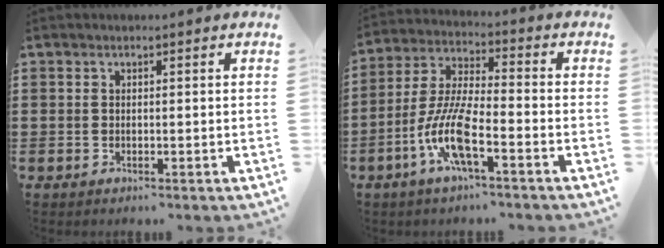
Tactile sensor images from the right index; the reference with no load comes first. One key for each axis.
{"total": 9.7, "fx": -4.4, "fy": 2.1, "fz": 8.4, "tx": -0.198, "ty": -0.016, "tz": -0.088}